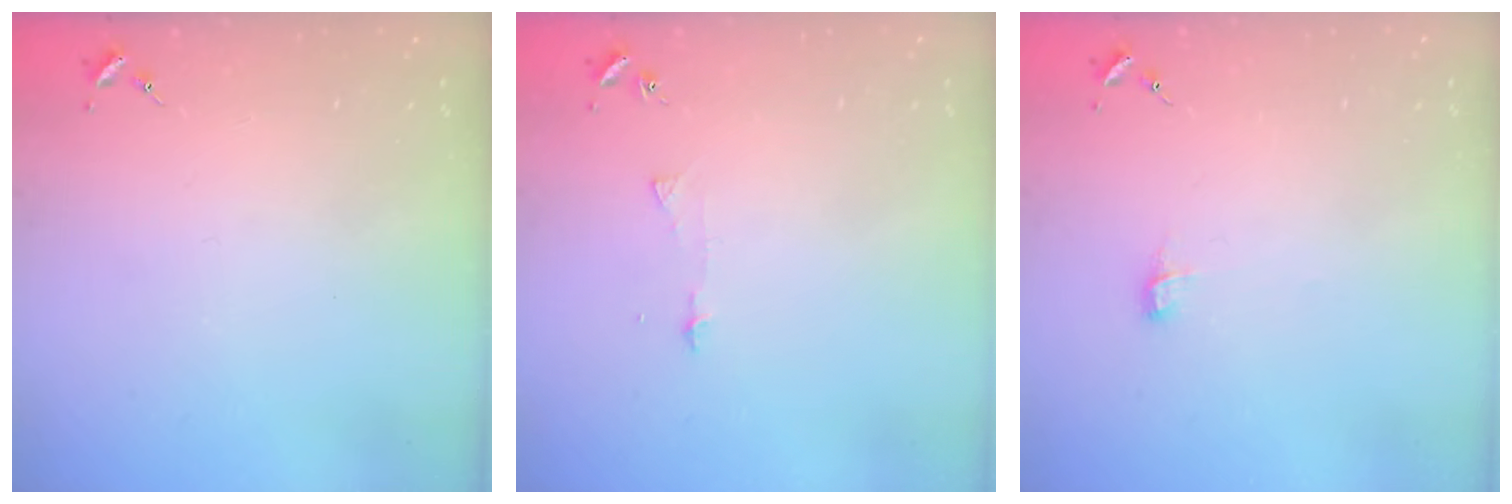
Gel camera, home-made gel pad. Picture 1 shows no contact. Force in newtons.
{"total": 3.8, "press": 3.8, "slide": 0.3}
{"total": 4.3, "press": 4.2, "slide": 0.5}